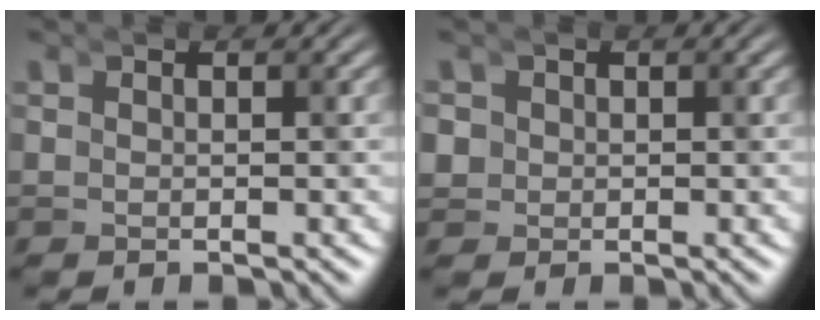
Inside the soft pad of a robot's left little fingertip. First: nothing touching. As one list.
[{"total": 0.7, "force": [-0.3, 0.6, -0.3], "torque": [-0.014, -0.013, 0.004]}]